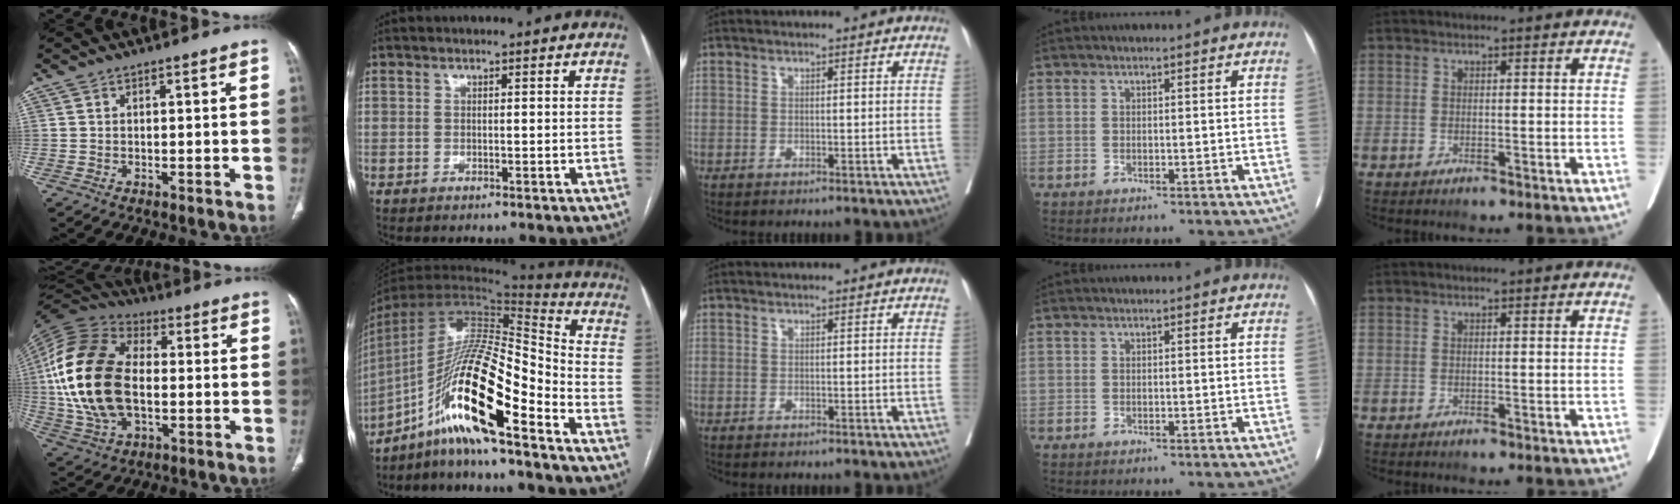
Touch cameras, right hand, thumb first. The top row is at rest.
{"thumb": {"total": 22.7, "force": [-0.1, 13.7, 18.0], "torque": [-0.375, 0.010, 0.000]}, "index": {"total": 18.0, "force": [-10.3, 1.9, 14.7], "torque": [-0.287, 0.001, -0.188]}}